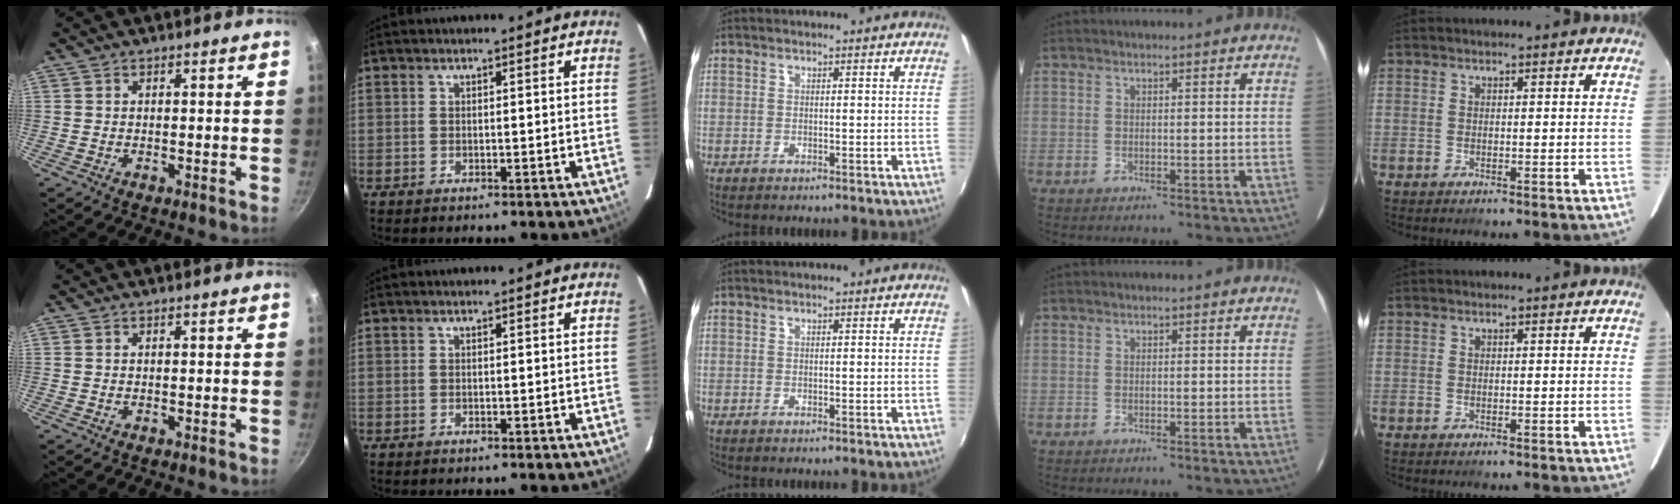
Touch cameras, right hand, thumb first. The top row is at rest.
{}